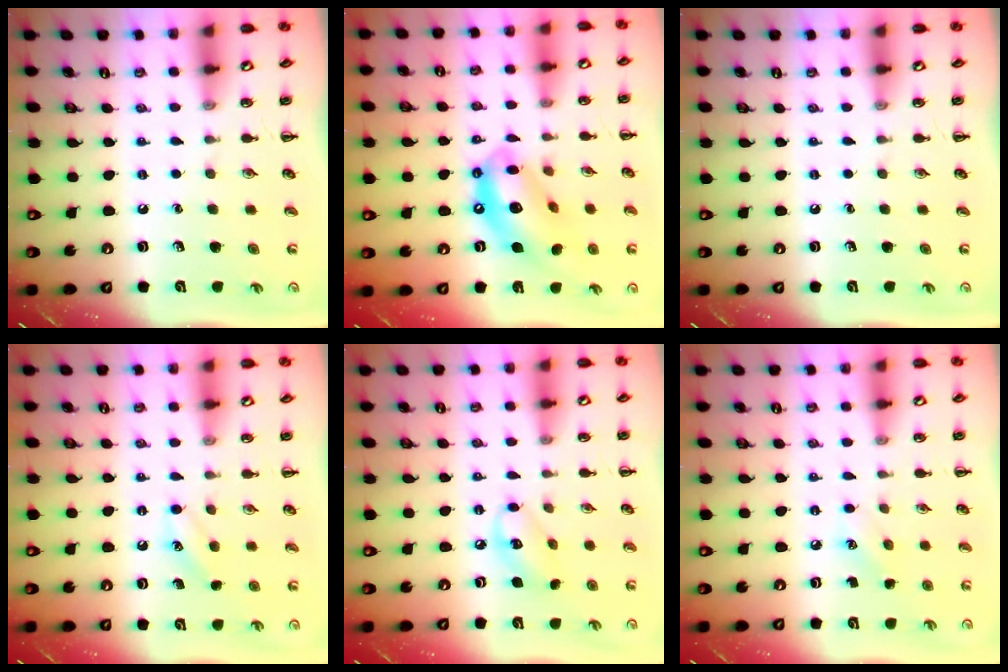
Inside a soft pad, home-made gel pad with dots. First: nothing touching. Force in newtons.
{"total": 15.5, "press": 14.9, "slide": 3.9}
{"total": 0.0}
{"total": 7.5, "press": 7.2, "slide": 1.9}
{"total": 7.7, "press": 7.7, "slide": 1.0}
{"total": 5.7, "press": 5.5, "slide": 1.5}